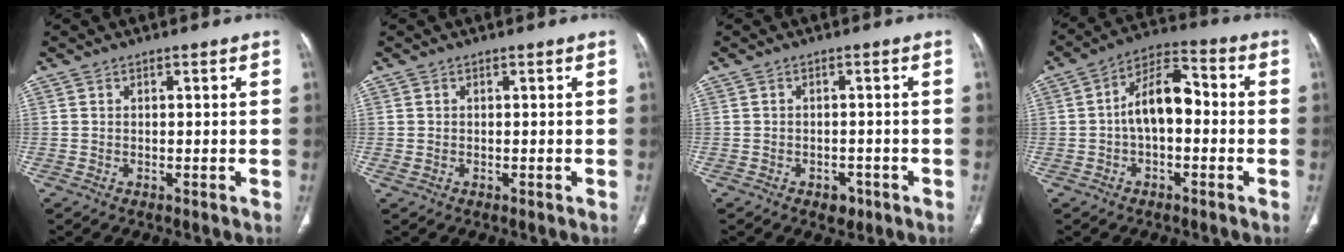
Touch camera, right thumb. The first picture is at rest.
{"total": 0.8, "force": [-0.1, 0.6, 0.4], "torque": [-0.014, 0.003, 0.003]}
{"total": 2.9, "force": [-1.6, 2.0, 1.3], "torque": [-0.005, 0.006, -0.015]}
{"total": 8.4, "force": [-0.6, 4.6, 7.1], "torque": [-0.112, 0.035, -0.021]}